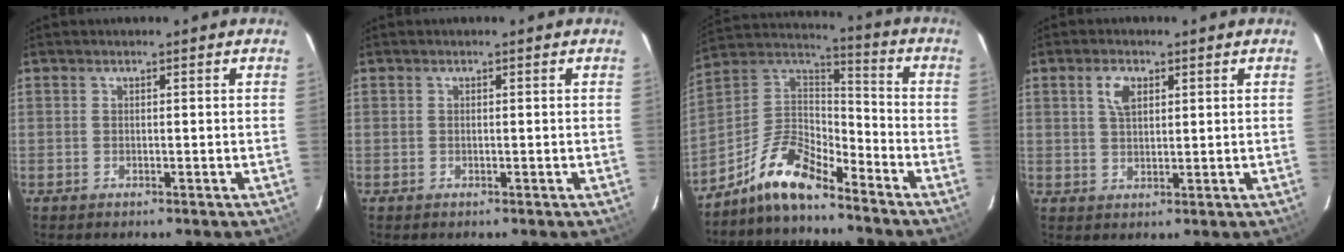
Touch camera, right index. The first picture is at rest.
{"total": 0.0}
{"total": 12.3, "force": [-9.5, 3.7, 6.9], "torque": [-0.159, 0.026, -0.193]}
{"total": 3.9, "force": [1.6, 2.2, 2.8], "torque": [-0.053, 0.007, 0.031]}